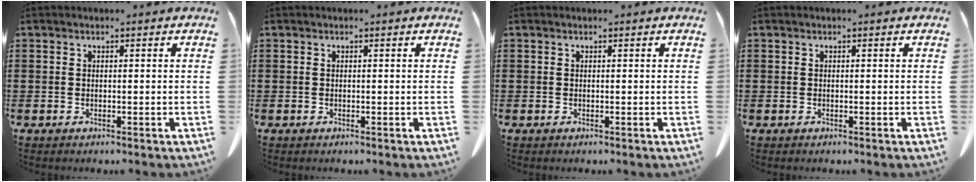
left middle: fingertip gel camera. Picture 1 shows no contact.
{"total": 0.0}
{"total": 0.0}
{"total": 0.0}